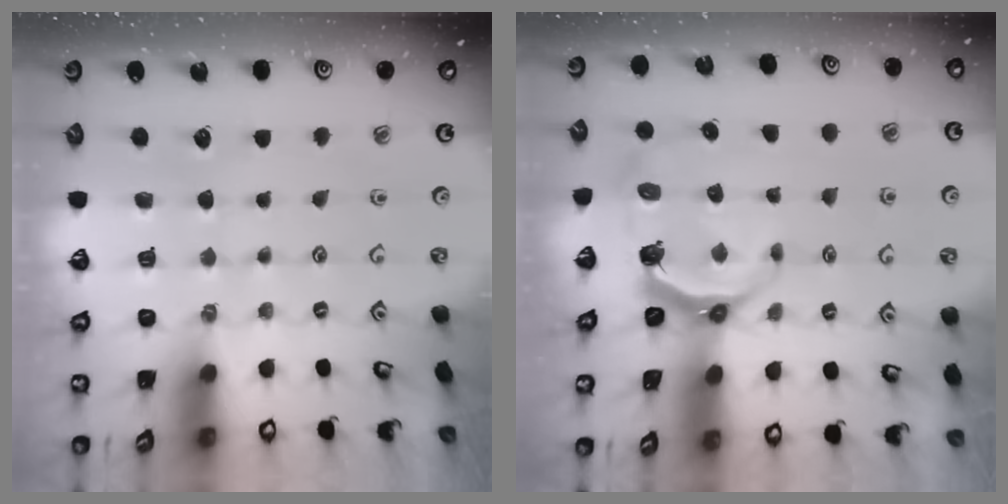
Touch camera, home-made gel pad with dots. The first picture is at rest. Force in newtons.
{"total": 5.2, "press": 3.8, "slide": 3.5}